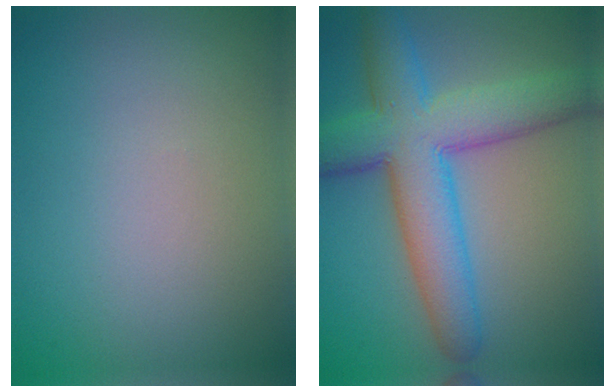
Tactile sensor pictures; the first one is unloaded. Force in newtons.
{"total": 9.3, "press": 9.3, "slide": 0.4}